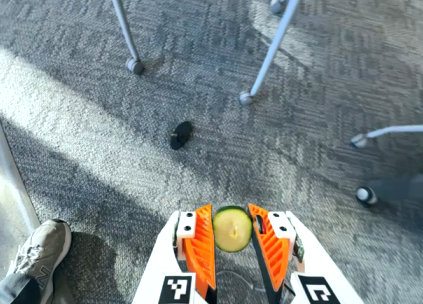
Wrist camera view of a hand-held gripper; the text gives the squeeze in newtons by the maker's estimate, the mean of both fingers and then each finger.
{"total": 8.5, "left": 8.7, "right": 8.3}